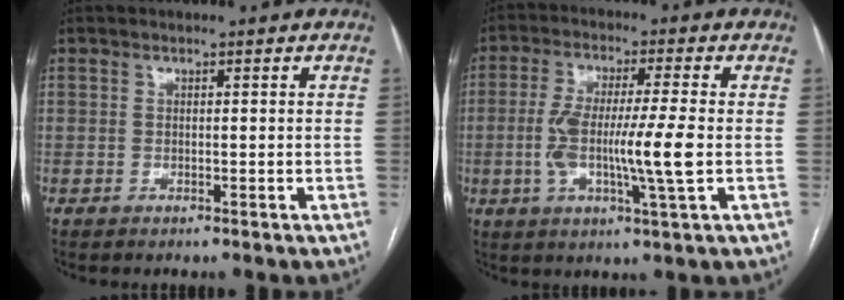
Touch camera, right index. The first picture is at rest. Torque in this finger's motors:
{"motor_torque": [1.34, -0.02, 0.86, 0.21]}